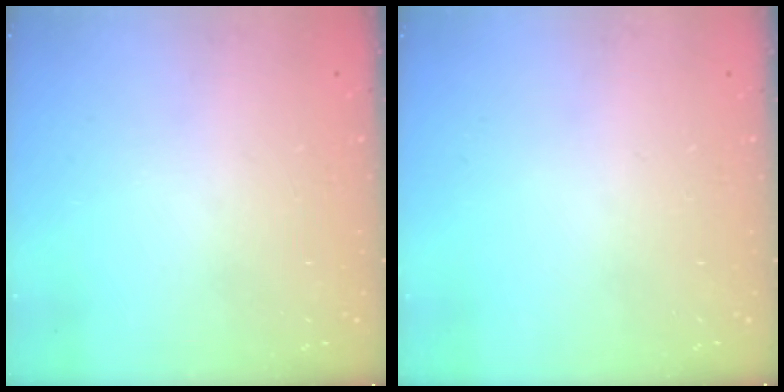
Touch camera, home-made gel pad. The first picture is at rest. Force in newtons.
{"total": 0.0}